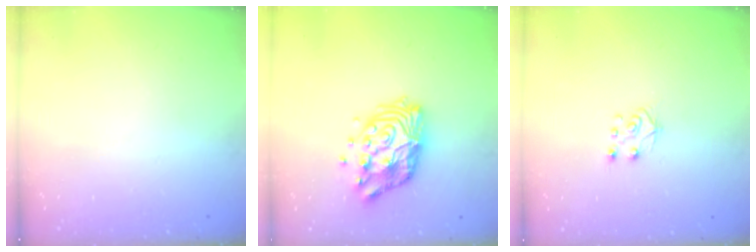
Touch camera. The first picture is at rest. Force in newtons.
{"total": 13.3, "press": 13.2, "slide": 1.1}
{"total": 6.9, "press": 6.9, "slide": 0.6}